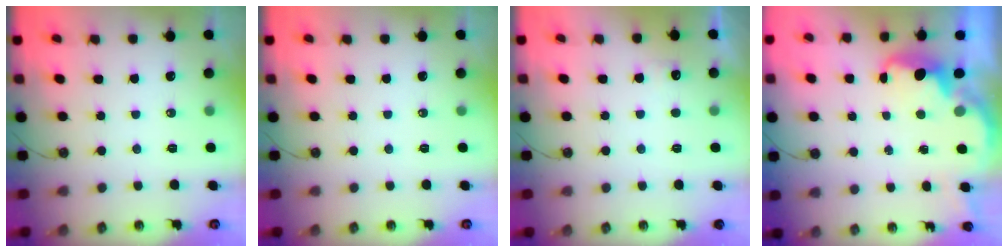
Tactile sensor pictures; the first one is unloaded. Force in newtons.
{"total": 0.0}
{"total": 3.0, "press": 2.8, "slide": 1.0}
{"total": 2.0, "press": 1.8, "slide": 0.8}